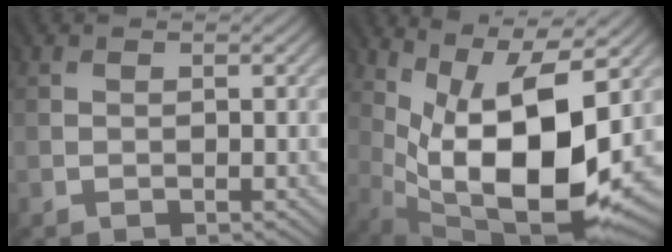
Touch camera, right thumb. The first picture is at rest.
{"total": 16.2, "force": [0.7, 6.5, 14.8], "torque": [-0.257, -0.017, 0.028]}